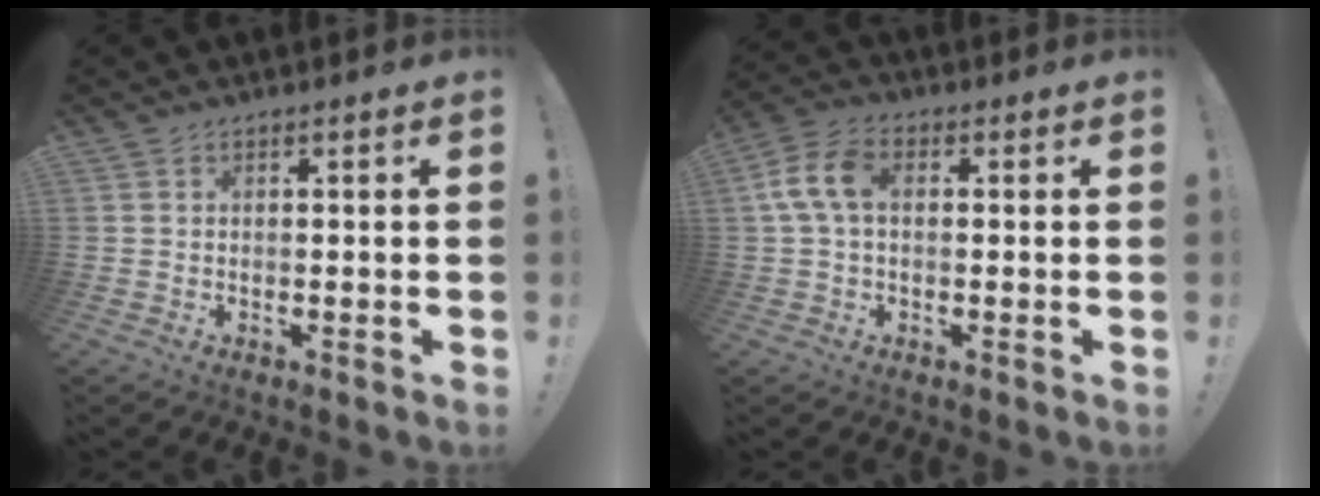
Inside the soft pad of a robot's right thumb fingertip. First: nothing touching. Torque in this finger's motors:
{"motor_torque": [0.06, 0.05, 0.14, 0.06, 0.01]}